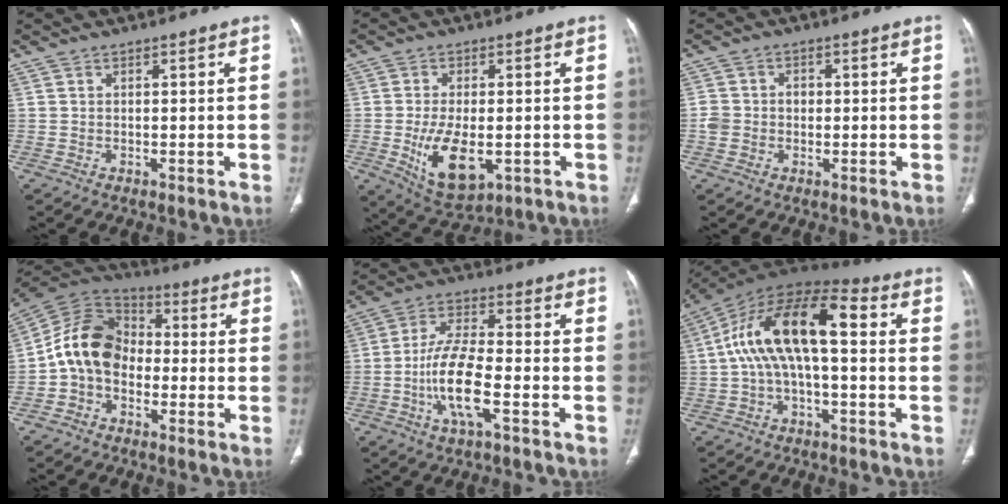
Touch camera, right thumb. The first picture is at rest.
{"total": 11.0, "force": [-2.5, 5.6, 9.1], "torque": [-0.156, -0.012, -0.026]}
{"total": 4.0, "force": [-0.4, 3.5, 1.9], "torque": [-0.028, 0.015, -0.006]}
{"total": 12.2, "force": [-2.1, 9.2, 7.7], "torque": [-0.131, 0.044, -0.055]}
{"total": 11.4, "force": [-3.8, 3.7, 10.1], "torque": [-0.206, 0.022, -0.073]}
{"total": 16.3, "force": [1.1, 7.2, 14.6], "torque": [-0.265, 0.054, 0.009]}